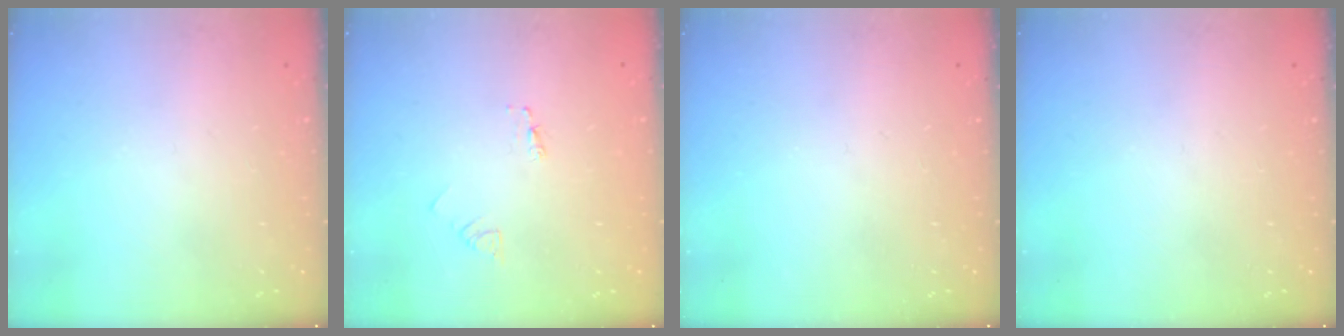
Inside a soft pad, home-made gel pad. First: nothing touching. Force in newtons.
{"total": 2.1, "press": 2.1, "slide": 0.1}
{"total": 0.0}
{"total": 0.0}